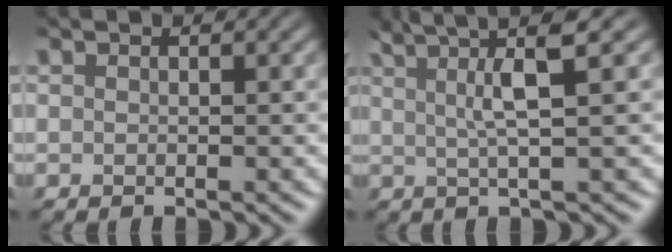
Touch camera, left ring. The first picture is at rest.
{"total": 5.4, "force": [2.3, 0.7, 4.8], "torque": [-0.083, 0.011, 0.040]}